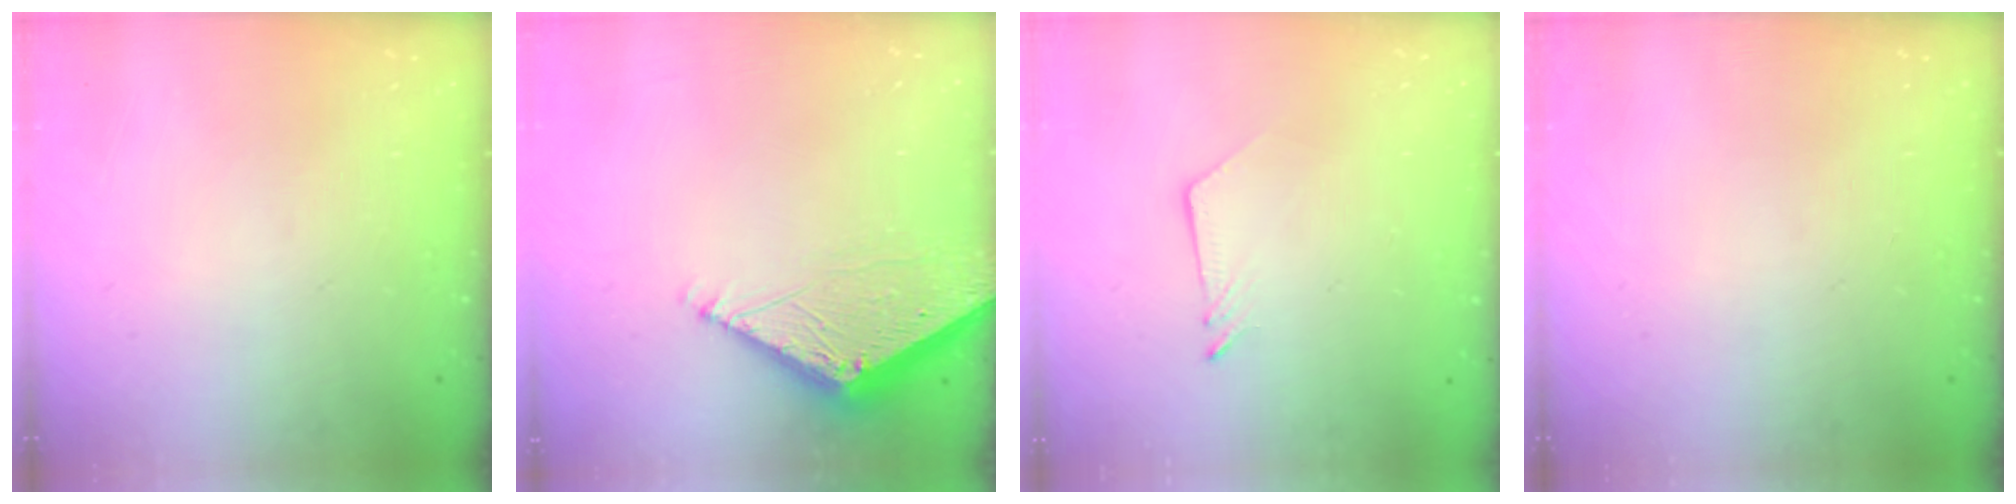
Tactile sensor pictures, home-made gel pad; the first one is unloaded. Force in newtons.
{"total": 6.6, "press": 6.6, "slide": 0.1}
{"total": 2.6, "press": 2.6, "slide": 0.3}
{"total": 0.0}